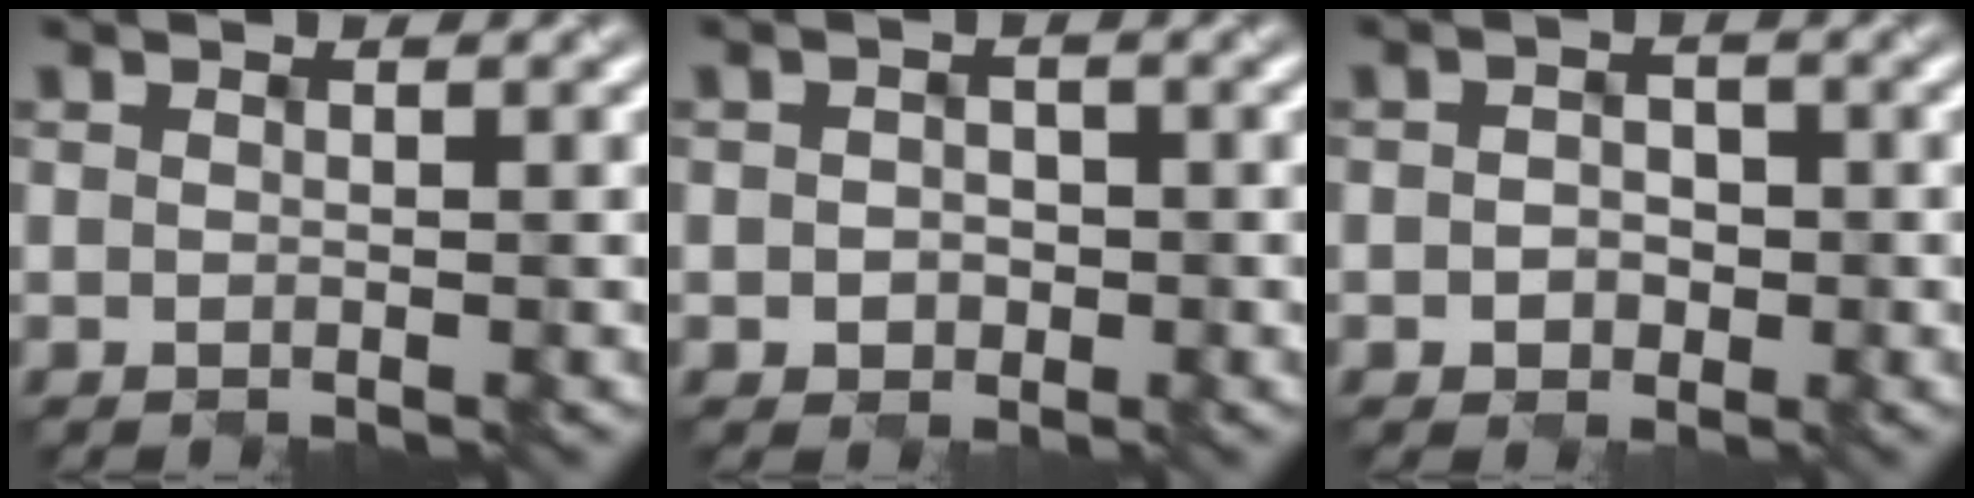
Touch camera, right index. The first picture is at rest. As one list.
[{"total": 1.8, "force": [-0.5, 1.6, 0.8], "torque": [-0.011, 0.000, -0.010]}, {"total": 2.2, "force": [-0.5, 1.9, 1.1], "torque": [-0.018, 0.000, -0.013]}]